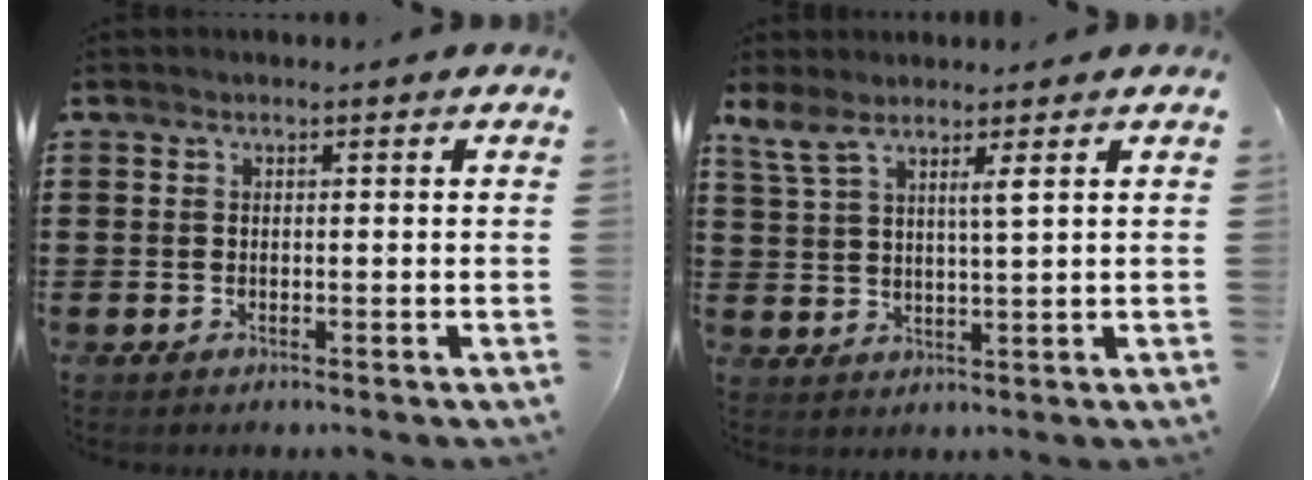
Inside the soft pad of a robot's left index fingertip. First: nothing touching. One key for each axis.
{"total": 4.3, "fx": 2.9, "fy": 0.4, "fz": 3.2, "tx": -0.073, "ty": -0.003, "tz": 0.050}